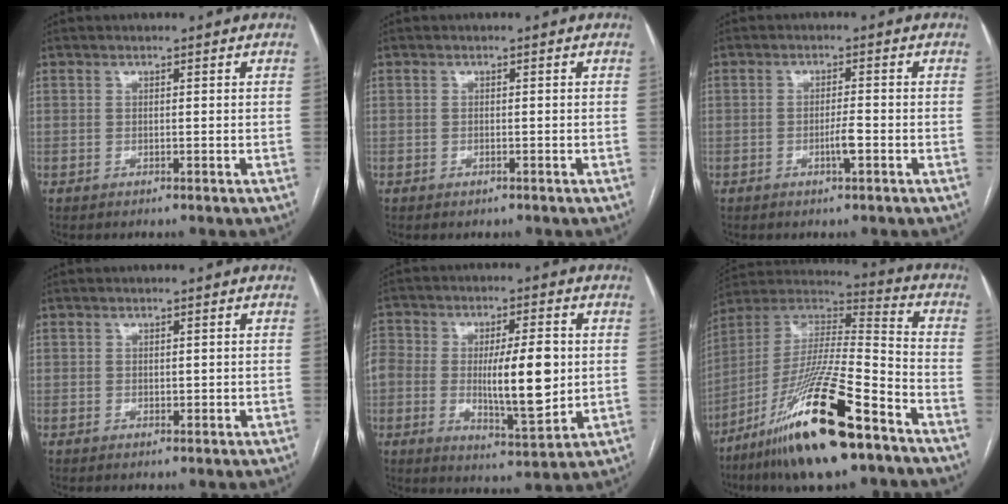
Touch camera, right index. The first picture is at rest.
{"total": 0.5, "force": [-0.4, 0.3, 0.3], "torque": [-0.010, -0.002, -0.002]}
{"total": 2.6, "force": [-1.0, 0.1, 2.4], "torque": [-0.044, -0.001, -0.017]}
{"total": 0.9, "force": [0.1, 0.7, 0.7], "torque": [-0.008, -0.002, 0.003]}
{"total": 20.2, "force": [0.0, 9.0, 18.1], "torque": [-0.363, 0.008, 0.011]}
{"total": 22.9, "force": [-13.7, 2.5, 18.2], "torque": [-0.353, -0.035, -0.249]}